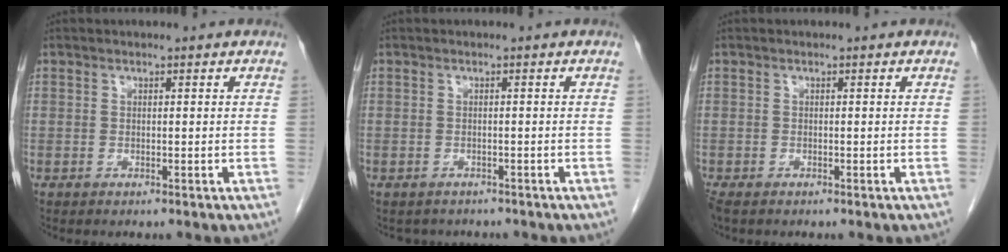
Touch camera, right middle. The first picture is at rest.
{"total": 2.7, "force": [-2.3, 1.3, 0.1], "torque": [-0.004, 0.000, -0.032]}
{"total": 2.3, "force": [-1.7, 1.1, 1.2], "torque": [-0.029, -0.008, -0.028]}